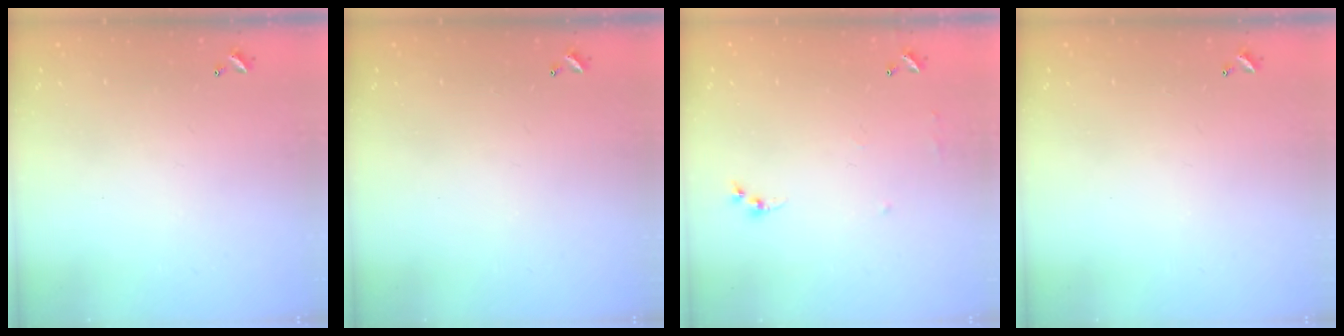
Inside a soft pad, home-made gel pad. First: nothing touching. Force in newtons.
{"total": 0.0}
{"total": 6.4, "press": 6.4, "slide": 0.8}
{"total": 0.0}